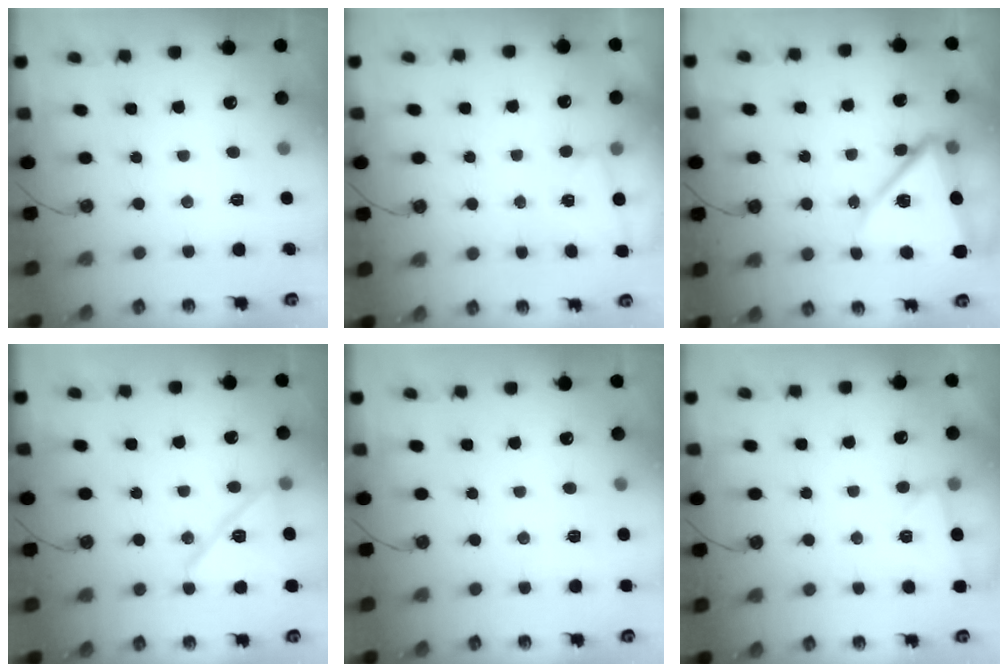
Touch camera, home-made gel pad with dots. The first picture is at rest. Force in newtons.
{"total": 0.6, "press": 0.0, "slide": 0.6}
{"total": 12.6, "press": 12.6, "slide": 1.2}
{"total": 13.1, "press": 13.1, "slide": 0.7}
{"total": 3.5, "press": 3.1, "slide": 1.6}
{"total": 2.4, "press": 2.0, "slide": 1.2}